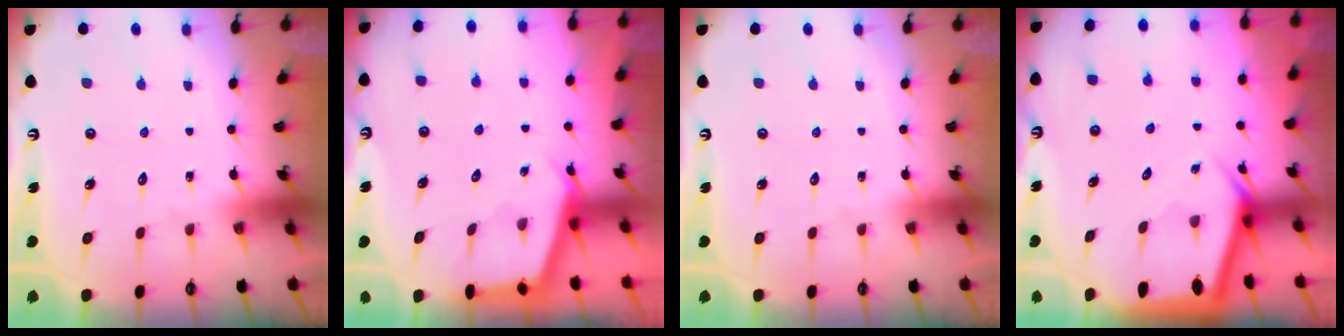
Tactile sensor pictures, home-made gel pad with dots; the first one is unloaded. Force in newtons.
{"total": 2.8, "press": 2.8, "slide": 0.4}
{"total": 0.0}
{"total": 3.9, "press": 3.9, "slide": 0.4}